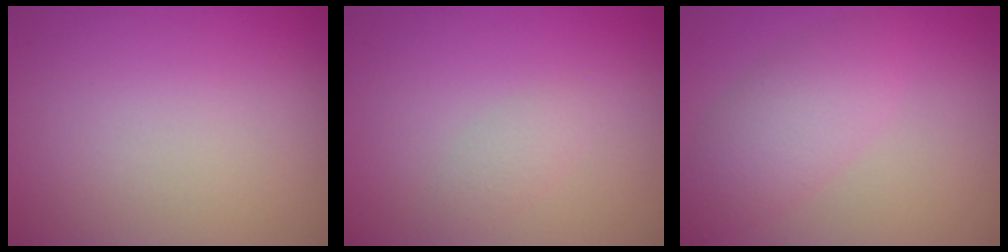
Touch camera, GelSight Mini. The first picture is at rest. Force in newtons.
{"total": 1.2, "press": 1.2, "slide": 0.1}
{"total": 3.9, "press": 3.9, "slide": 0.0}